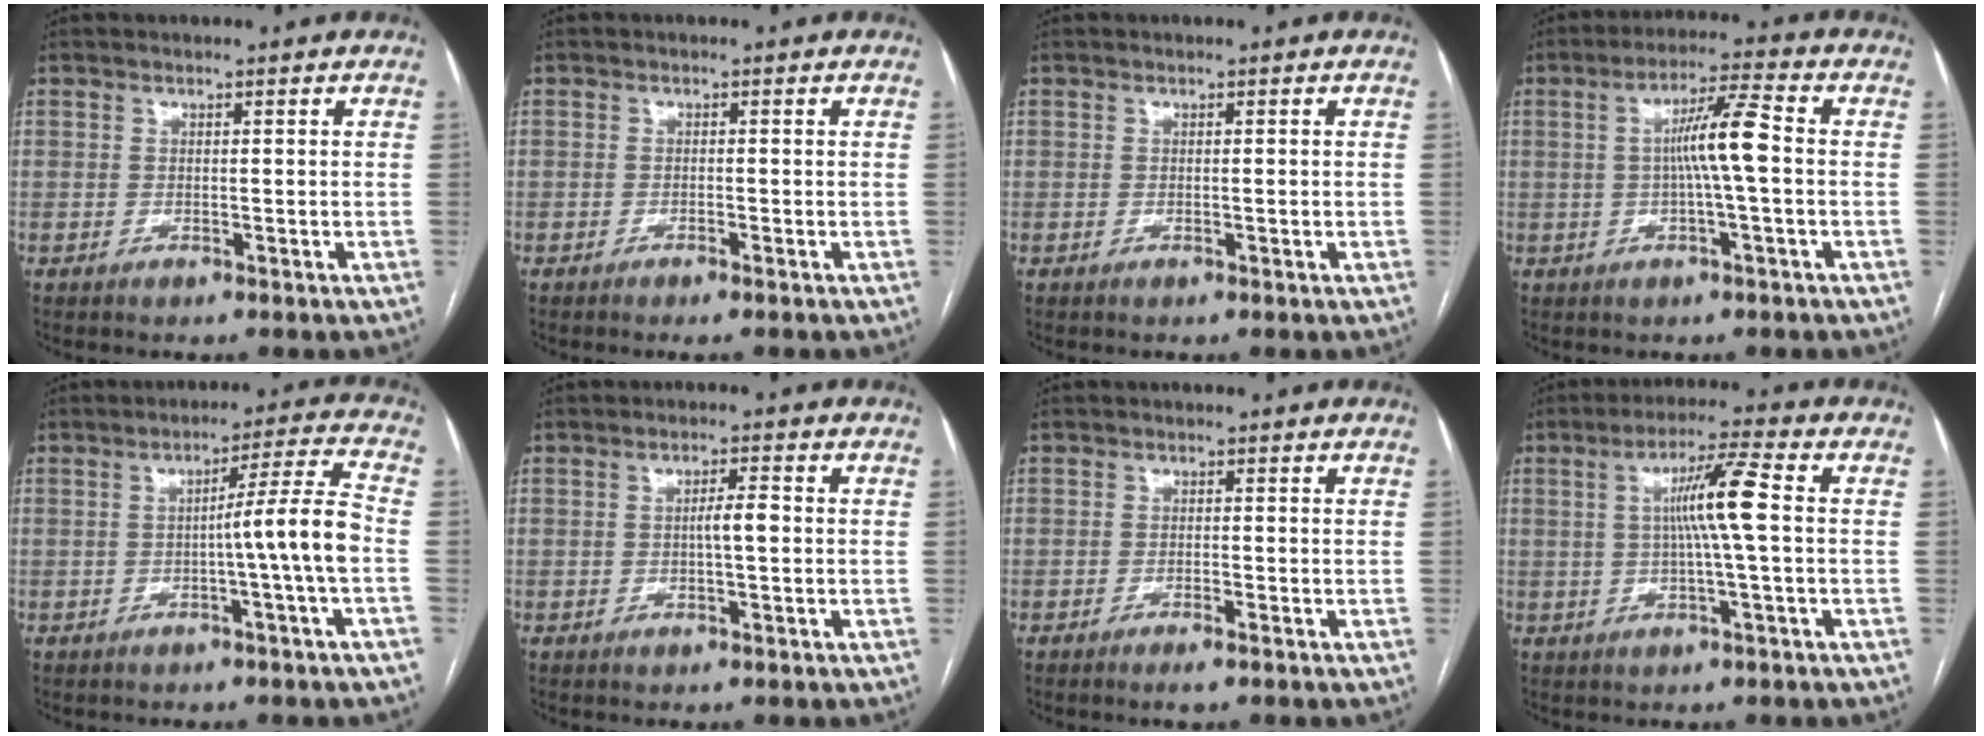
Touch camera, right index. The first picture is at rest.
{"total": 1.2, "force": [-0.9, -0.1, 0.8], "torque": [-0.016, -0.002, -0.014]}
{"total": 0.6, "force": [-0.1, 0.0, 0.5], "torque": [-0.009, 0.000, 0.002]}
{"total": 7.5, "force": [0.0, 0.0, 7.5], "torque": [-0.134, 0.014, -0.004]}
{"total": 7.9, "force": [-1.6, -1.7, 7.6], "torque": [-0.111, 0.014, -0.023]}
{"total": 2.9, "force": [-0.2, 0.3, 2.9], "torque": [-0.050, 0.003, -0.004]}
{"total": 1.7, "force": [-1.2, 0.0, 1.2], "torque": [-0.023, -0.002, -0.018]}
{"total": 8.0, "force": [0.7, -0.5, 8.0], "torque": [-0.141, 0.009, 0.009]}